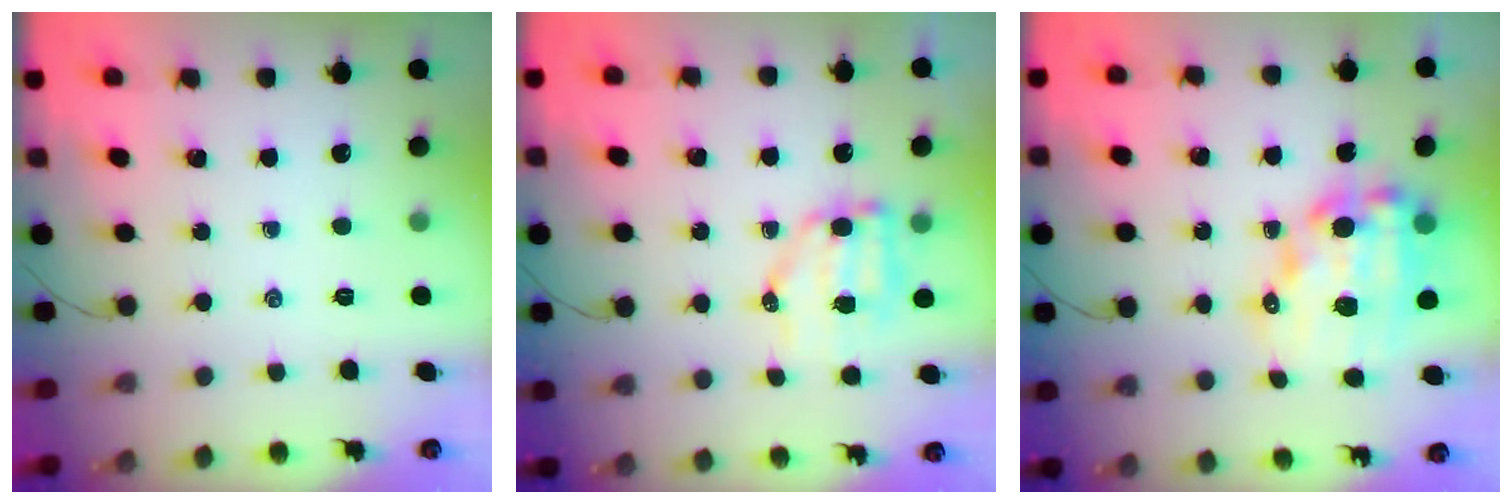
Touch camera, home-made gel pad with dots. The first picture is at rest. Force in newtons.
{"total": 7.6, "press": 7.5, "slide": 1.2}
{"total": 15.4, "press": 15.0, "slide": 3.5}